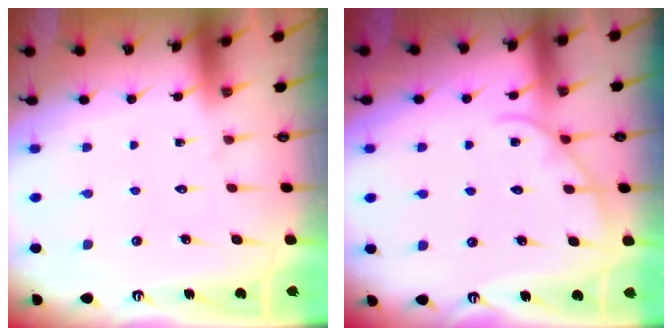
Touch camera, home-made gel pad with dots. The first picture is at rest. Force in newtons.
{"total": 3.5, "press": 3.5, "slide": 0.3}